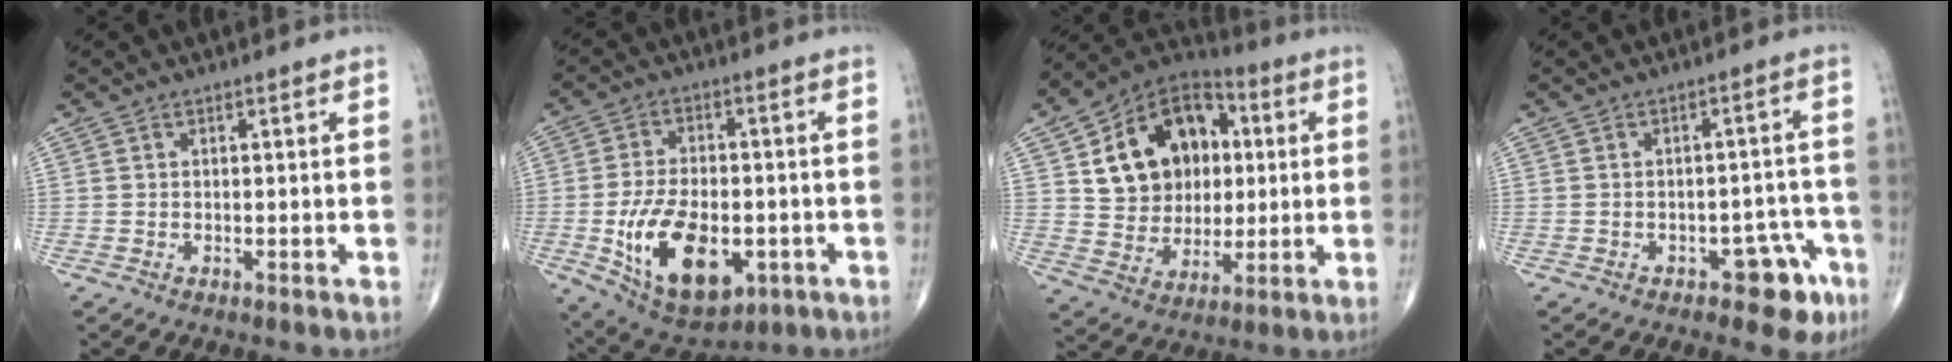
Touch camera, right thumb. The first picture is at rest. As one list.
[{"total": 17.4, "force": [-4.6, 9.9, 13.6], "torque": [-0.211, 0.006, -0.057]}, {"total": 19.4, "force": [4.3, 14.6, 11.9], "torque": [-0.150, 0.008, 0.074]}, {"total": 7.0, "force": [-4.0, 3.7, 4.4], "torque": [-0.022, 0.036, -0.047]}]